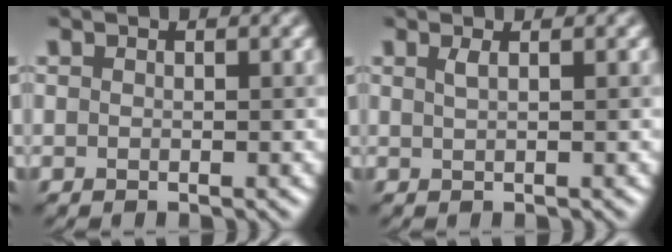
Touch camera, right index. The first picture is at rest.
{"total": 1.0, "force": [0.4, 0.5, 0.7], "torque": [-0.004, 0.010, 0.014]}